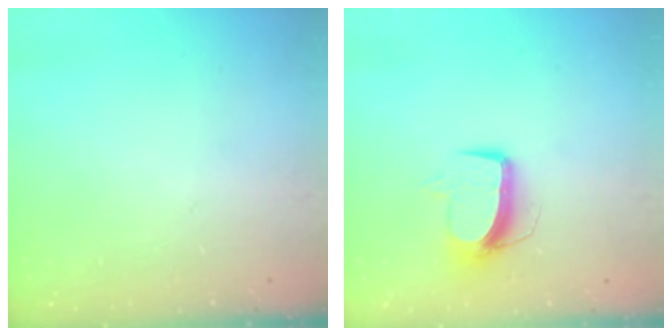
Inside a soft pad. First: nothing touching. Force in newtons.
{"total": 10.0, "press": 10.0, "slide": 0.3}